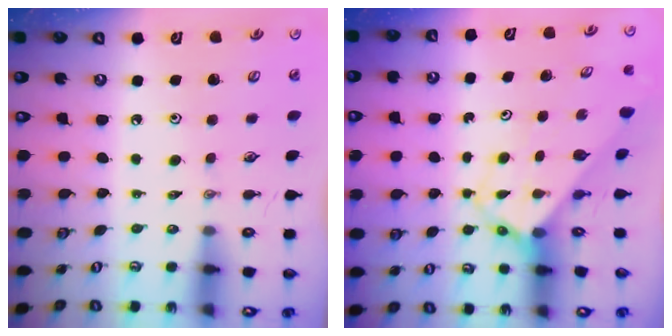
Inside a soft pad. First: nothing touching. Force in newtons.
{"total": 3.8, "press": 3.7, "slide": 0.4}